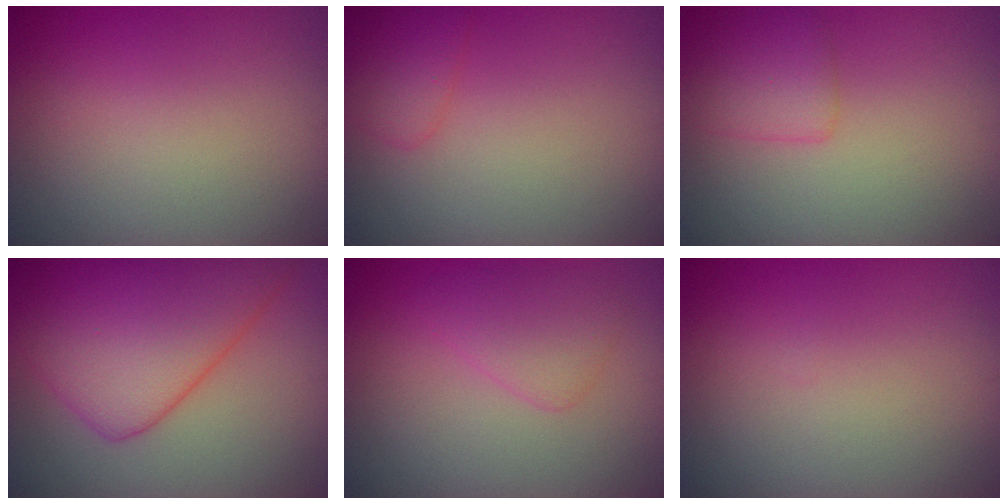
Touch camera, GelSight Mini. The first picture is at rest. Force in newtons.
{"total": 2.0, "press": 2.0, "slide": 0.1}
{"total": 2.1, "press": 2.1, "slide": 0.1}
{"total": 9.8, "press": 9.8, "slide": 0.2}
{"total": 2.4, "press": 2.4, "slide": 0.1}
{"total": 0.0}